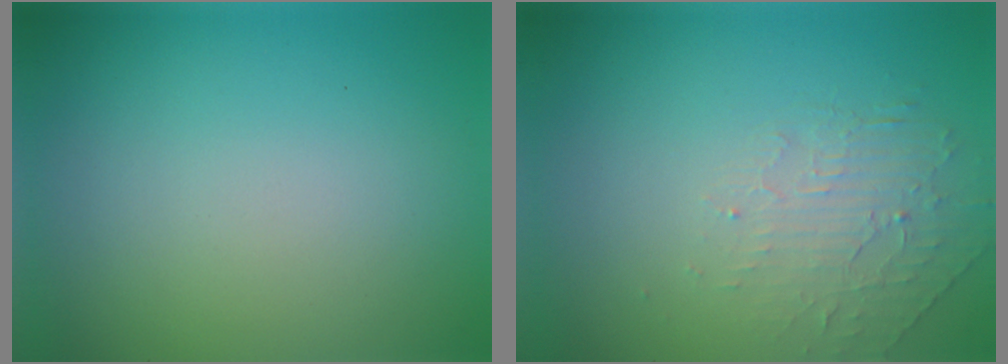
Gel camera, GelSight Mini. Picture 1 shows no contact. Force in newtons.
{"total": 2.0, "press": 0.9, "slide": 1.8}